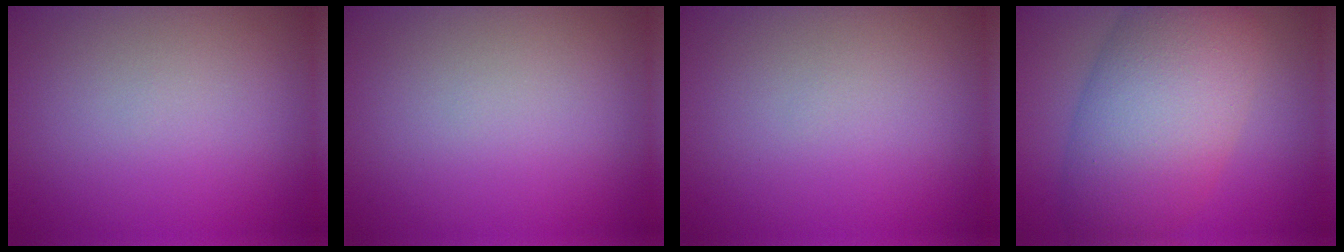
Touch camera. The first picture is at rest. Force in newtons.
{"total": 0.0}
{"total": 0.0}
{"total": 9.7, "press": 9.7, "slide": 0.3}